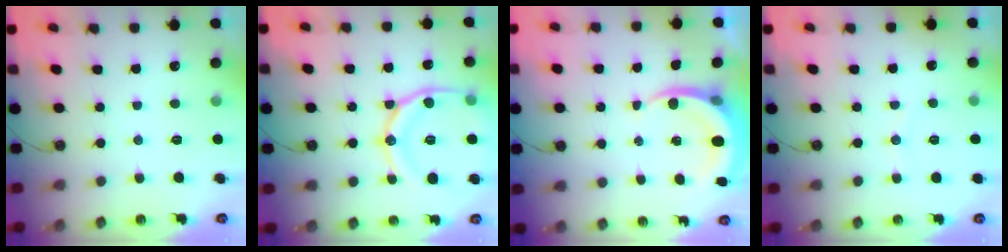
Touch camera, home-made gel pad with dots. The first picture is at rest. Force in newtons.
{"total": 17.8, "press": 17.7, "slide": 1.9}
{"total": 5.5, "press": 5.4, "slide": 0.5}
{"total": 3.6, "press": 3.6, "slide": 0.6}